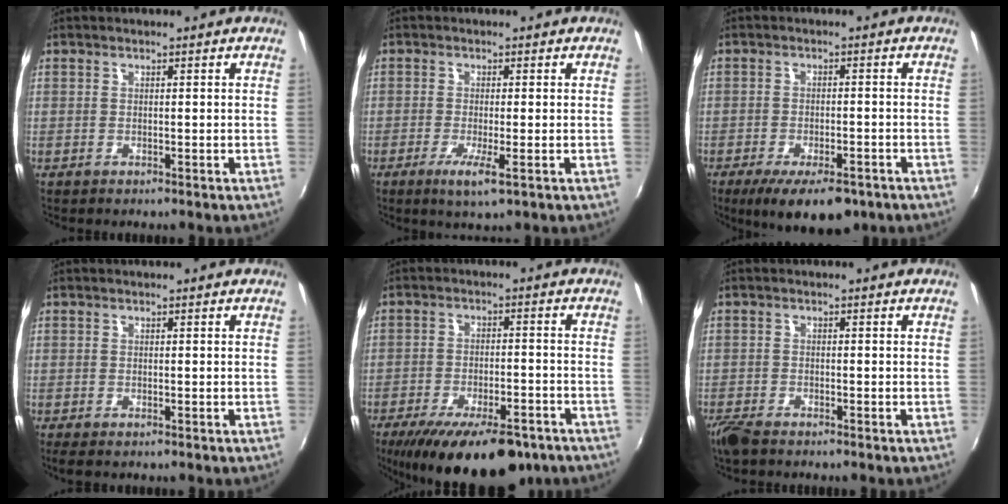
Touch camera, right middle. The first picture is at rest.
{"total": 4.1, "force": [-1.7, 0.0, 3.7], "torque": [-0.080, -0.012, -0.032]}
{"total": 11.1, "force": [-7.5, 3.9, 7.1], "torque": [-0.141, -0.028, -0.111]}
{"total": 1.3, "force": [-0.8, 0.4, 1.0], "torque": [-0.020, -0.004, -0.009]}
{"total": 19.3, "force": [-13.7, 6.9, 11.8], "torque": [-0.216, -0.037, -0.192]}
{"total": 3.9, "force": [-3.2, 1.1, 1.8], "torque": [-0.050, -0.014, -0.065]}